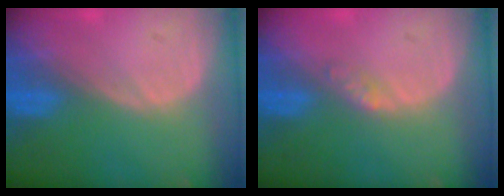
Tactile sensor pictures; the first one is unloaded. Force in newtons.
{"total": 1.4, "press": 1.4, "slide": 0.1}